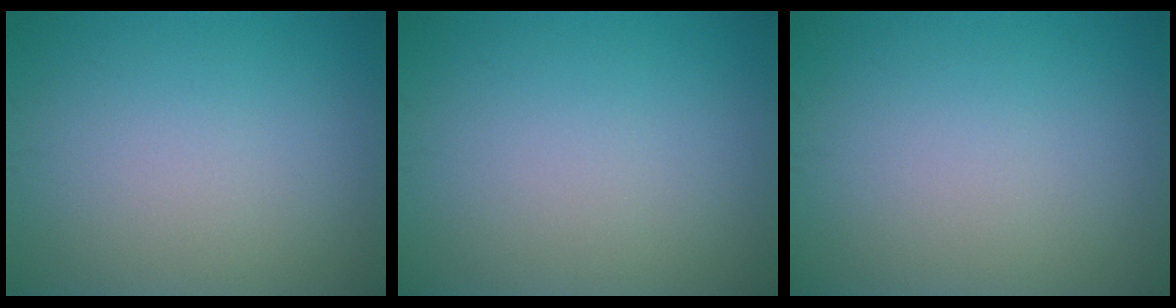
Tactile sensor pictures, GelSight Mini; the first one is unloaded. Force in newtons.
{"total": 0.0}
{"total": 0.0}